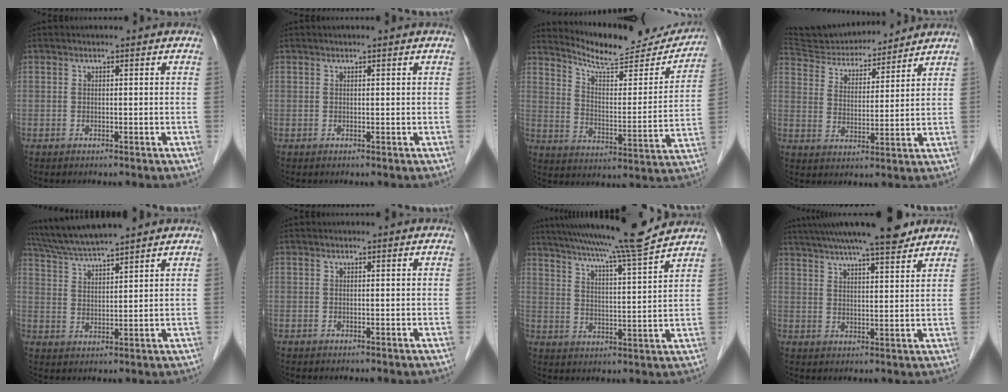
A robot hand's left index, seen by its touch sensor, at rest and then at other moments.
{"total": 0.6, "force": [0.5, 0.0, 0.4], "torque": [-0.007, 0.004, 0.009]}
{"total": 17.6, "force": [16.8, 2.7, 4.3], "torque": [-0.065, -0.032, 0.233]}
{"total": 15.1, "force": [14.3, 3.2, 3.4], "torque": [-0.061, 0.019, 0.240]}
{"total": 9.0, "force": [8.2, -0.5, 3.8], "torque": [-0.073, 0.026, 0.151]}
{"total": 0.0}
{"total": 15.5, "force": [13.7, -1.7, 7.1], "torque": [-0.124, -0.014, 0.199]}
{"total": 14.9, "force": [12.7, 1.4, 7.8], "torque": [-0.133, 0.023, 0.189]}